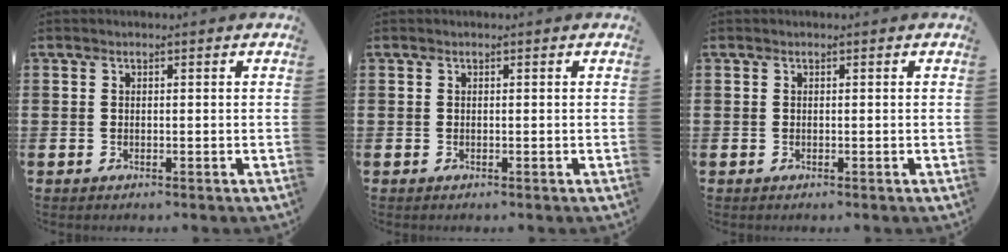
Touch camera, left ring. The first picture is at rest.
{"total": 0.0}
{"total": 0.0}